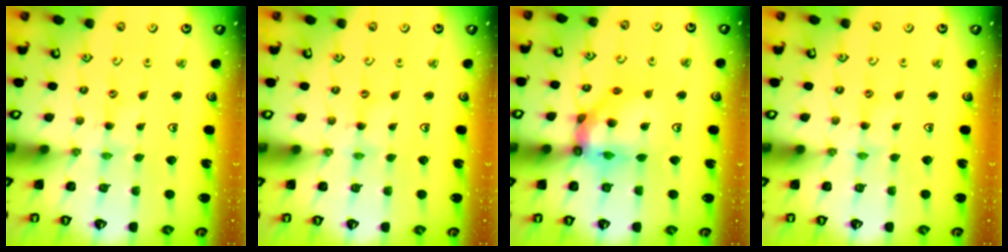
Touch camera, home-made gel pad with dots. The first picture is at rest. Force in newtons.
{"total": 1.7, "press": 1.7, "slide": 0.2}
{"total": 12.4, "press": 12.3, "slide": 1.8}
{"total": 0.0}